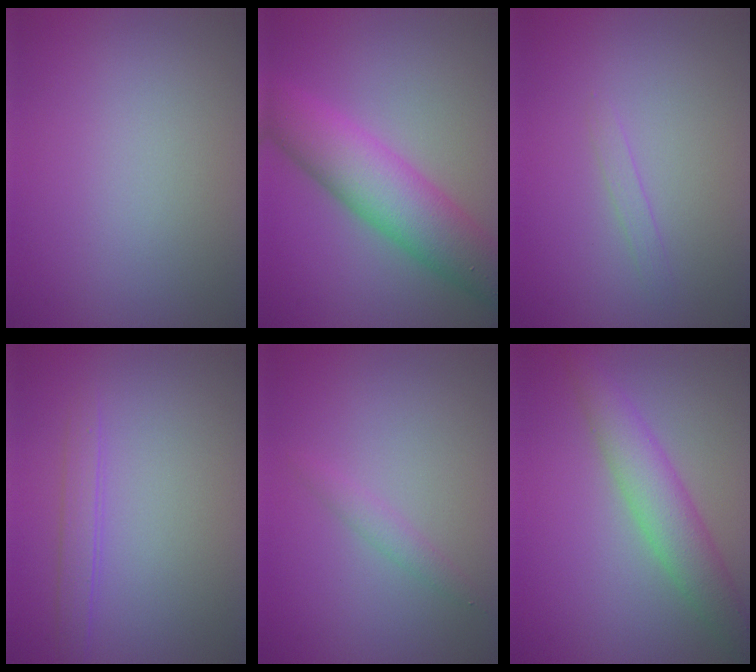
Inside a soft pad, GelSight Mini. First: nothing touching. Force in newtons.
{"total": 8.1, "press": 8.1, "slide": 0.2}
{"total": 0.8, "press": 0.8, "slide": 0.1}
{"total": 1.6, "press": 1.6, "slide": 0.0}
{"total": 1.3, "press": 1.3, "slide": 0.1}
{"total": 4.5, "press": 4.5, "slide": 0.2}